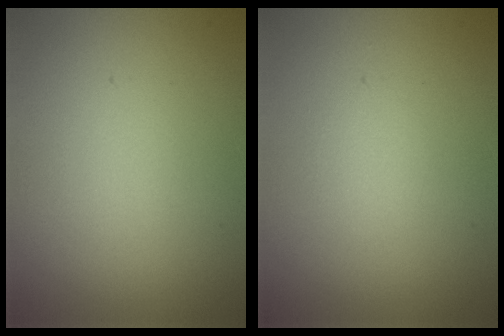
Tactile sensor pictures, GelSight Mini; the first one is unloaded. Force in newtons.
{"total": 0.6, "press": 0.6, "slide": 0.1}